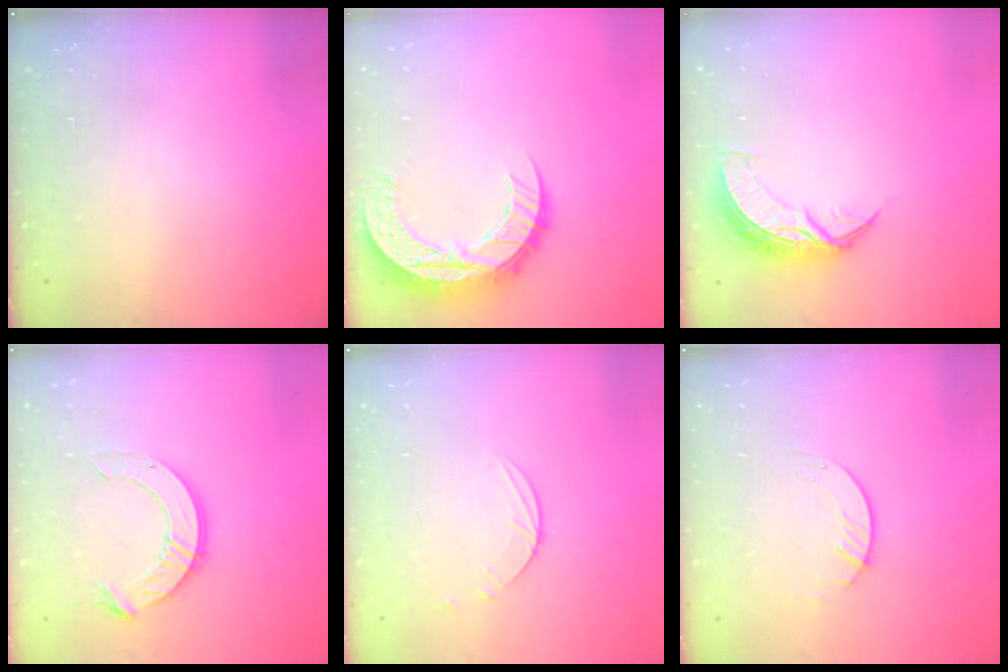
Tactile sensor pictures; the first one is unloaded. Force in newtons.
{"total": 12.8, "press": 12.8, "slide": 0.9}
{"total": 8.2, "press": 8.2, "slide": 0.7}
{"total": 12.6, "press": 12.6, "slide": 1.3}
{"total": 2.5, "press": 2.4, "slide": 0.3}
{"total": 1.2, "press": 1.1, "slide": 0.2}